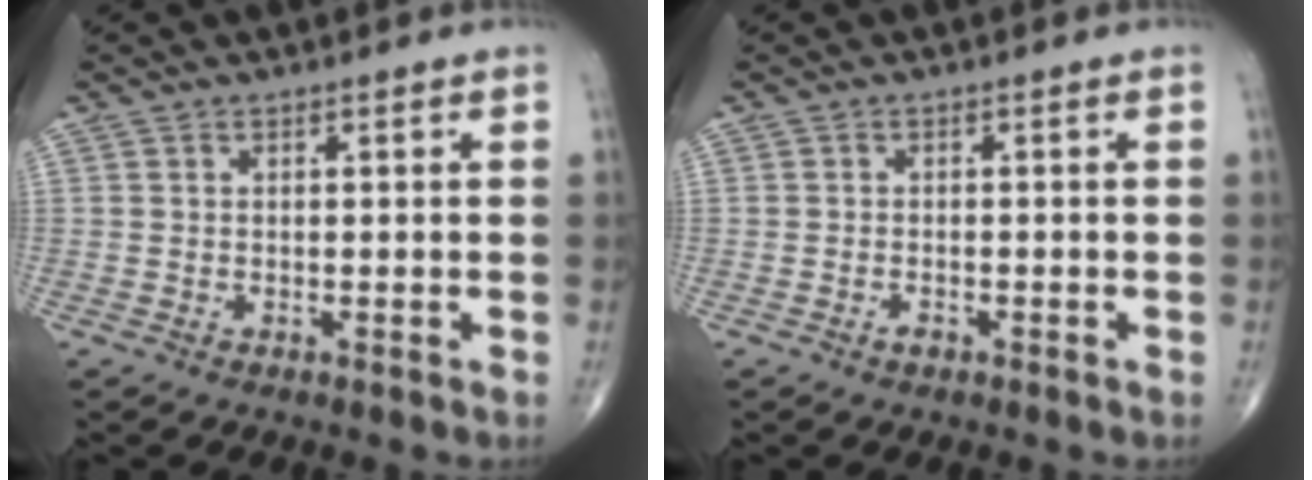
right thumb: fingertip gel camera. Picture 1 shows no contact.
{"total": 1.0, "force": [-0.7, 0.5, 0.6], "torque": [-0.011, 0.003, -0.012]}